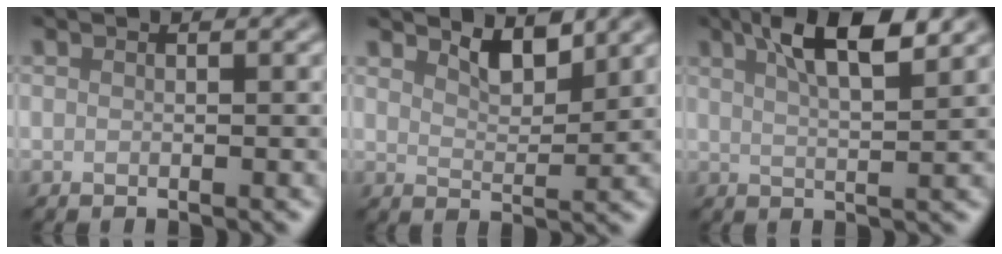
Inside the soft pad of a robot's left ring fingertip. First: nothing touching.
{"total": 2.9, "force": [2.2, 0.9, 1.6], "torque": [-0.031, -0.008, 0.037]}
{"total": 6.3, "force": [3.4, 1.6, 5.0], "torque": [-0.076, 0.014, 0.052]}